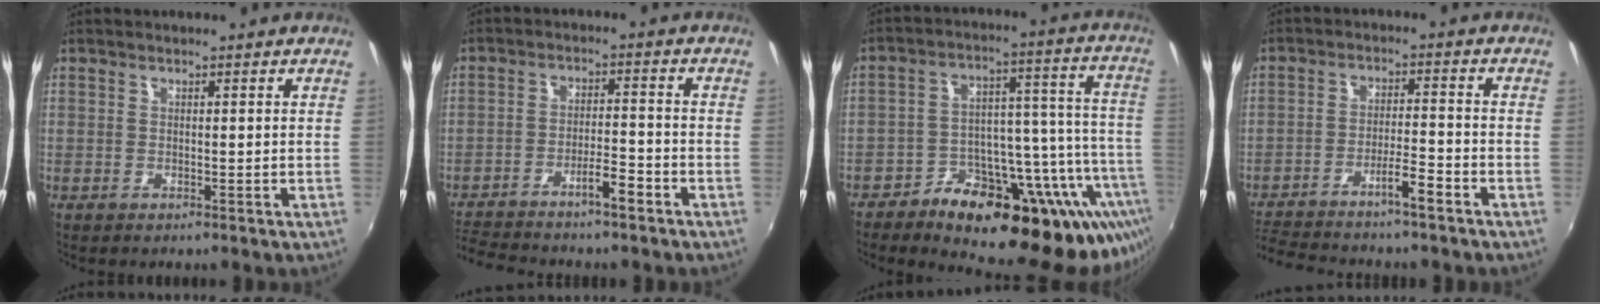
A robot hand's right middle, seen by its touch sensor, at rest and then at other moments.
{"total": 7.5, "force": [-6.4, 0.7, 3.9], "torque": [-0.082, 0.011, -0.112]}
{"total": 29.1, "force": [-20.5, 10.0, 18.0], "torque": [-0.218, 0.000, -0.287]}
{"total": 8.1, "force": [-6.9, 0.1, 4.2], "torque": [-0.090, 0.012, -0.118]}